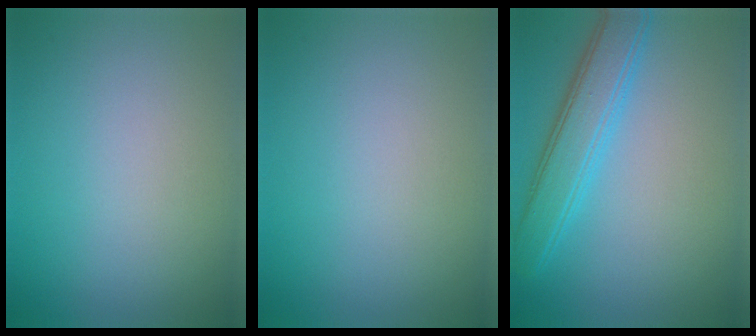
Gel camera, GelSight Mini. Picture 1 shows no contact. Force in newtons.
{"total": 0.0}
{"total": 4.6, "press": 4.6, "slide": 0.1}